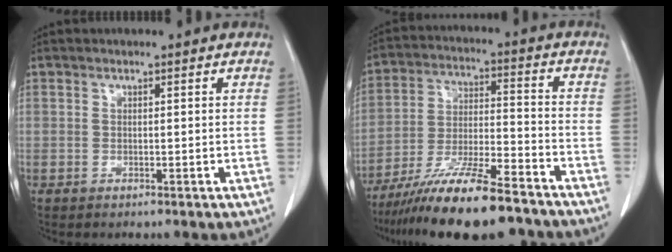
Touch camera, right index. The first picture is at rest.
{"total": 16.7, "force": [-13.3, 1.8, 10.0], "torque": [-0.186, -0.022, -0.229]}